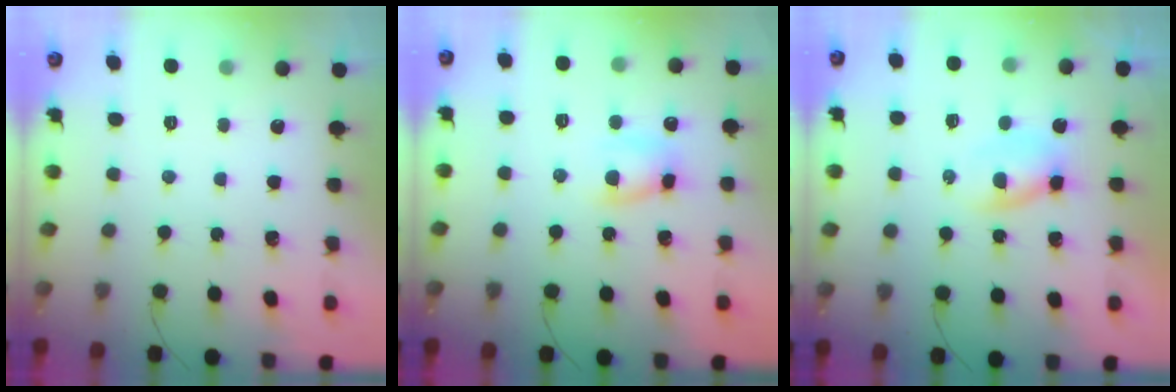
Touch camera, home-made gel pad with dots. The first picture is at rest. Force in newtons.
{"total": 7.1, "press": 7.1, "slide": 0.7}
{"total": 2.2, "press": 2.0, "slide": 1.1}